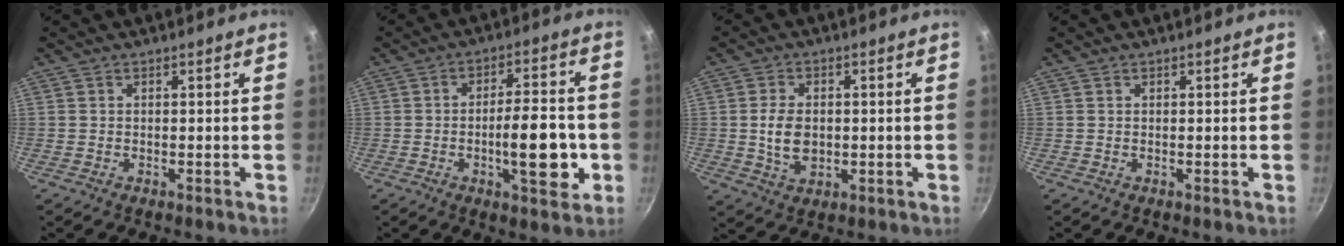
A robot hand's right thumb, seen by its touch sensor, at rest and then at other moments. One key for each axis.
{"total": 11.8, "fx": -2.7, "fy": 4.2, "fz": 10.7, "tx": -0.135, "ty": 0.014, "tz": -0.040}
{"total": 6.8, "fx": -0.1, "fy": 4.5, "fz": 5.1, "tx": -0.086, "ty": -0.003, "tz": 0.001}
{"total": 0.0}